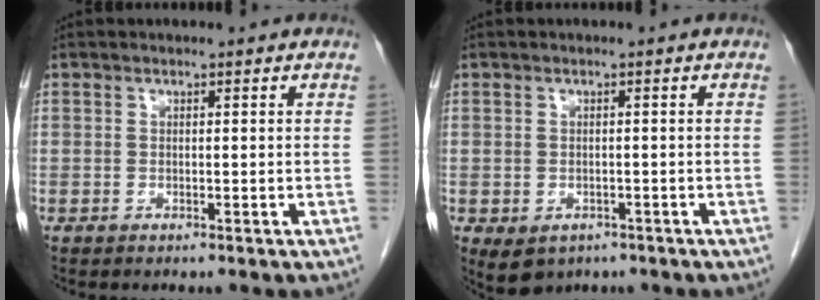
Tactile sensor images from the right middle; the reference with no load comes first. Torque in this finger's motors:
{"motor_torque": [0.57, -0.36, 0.27, 0.06]}